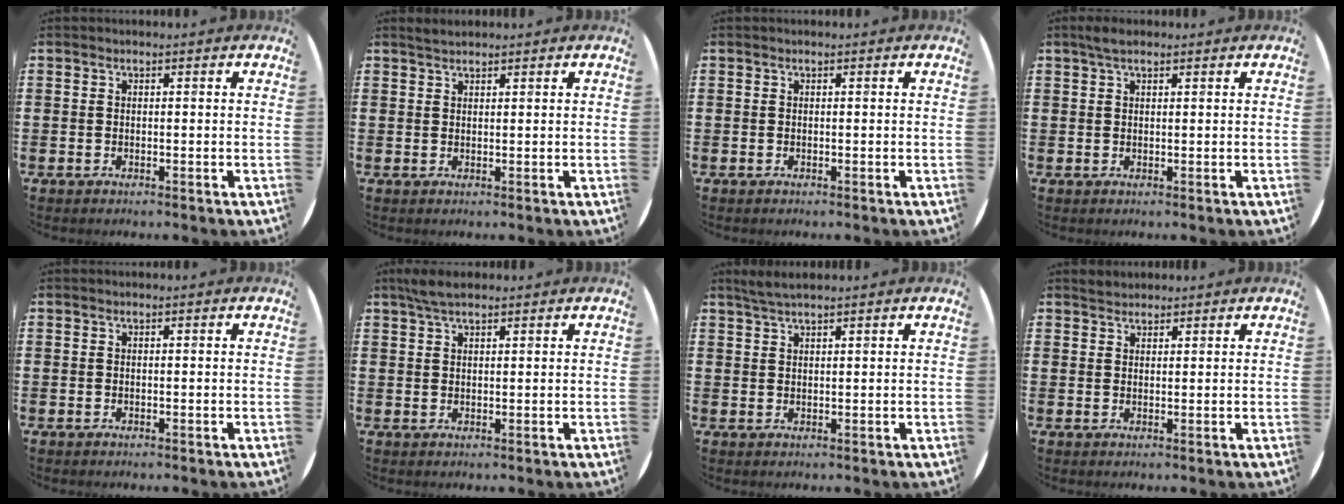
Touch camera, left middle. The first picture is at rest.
{"total": 1.2, "force": [1.2, 0.2, 0.2], "torque": [-0.005, 0.001, 0.023]}
{"total": 0.0}
{"total": 1.8, "force": [1.3, 0.6, 1.1], "torque": [-0.024, 0.006, 0.023]}
{"total": 0.0}
{"total": 3.1, "force": [2.4, 0.9, 1.8], "torque": [-0.040, 0.007, 0.043]}
{"total": 2.1, "force": [1.9, 0.1, 1.0], "torque": [-0.022, 0.002, 0.035]}
{"total": 1.5, "force": [1.5, 0.4, 0.0], "torque": [0.006, -0.001, 0.027]}